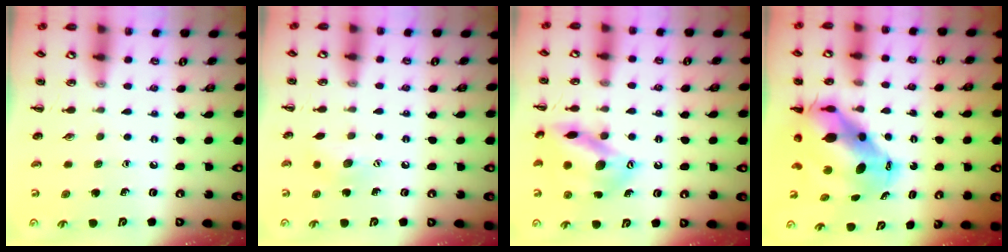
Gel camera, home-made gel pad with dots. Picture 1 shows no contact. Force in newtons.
{"total": 7.3, "press": 7.2, "slide": 1.1}
{"total": 15.6, "press": 15.6, "slide": 0.7}
{"total": 11.3, "press": 11.0, "slide": 2.6}